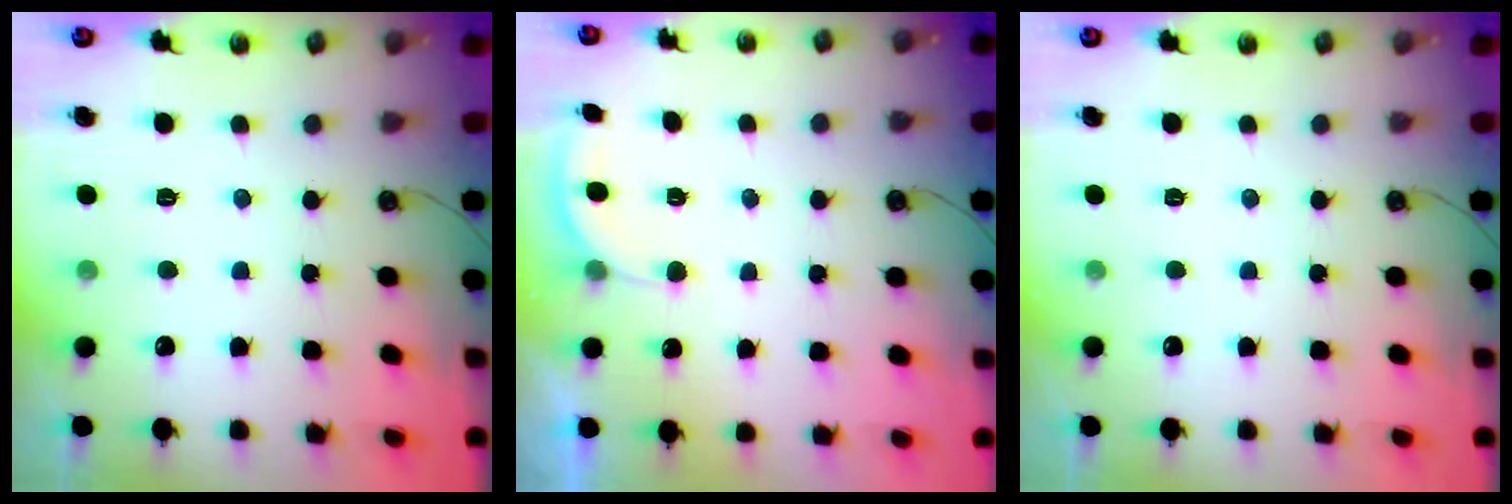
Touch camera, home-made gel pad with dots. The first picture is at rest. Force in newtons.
{"total": 2.6, "press": 2.5, "slide": 0.6}
{"total": 0.0}